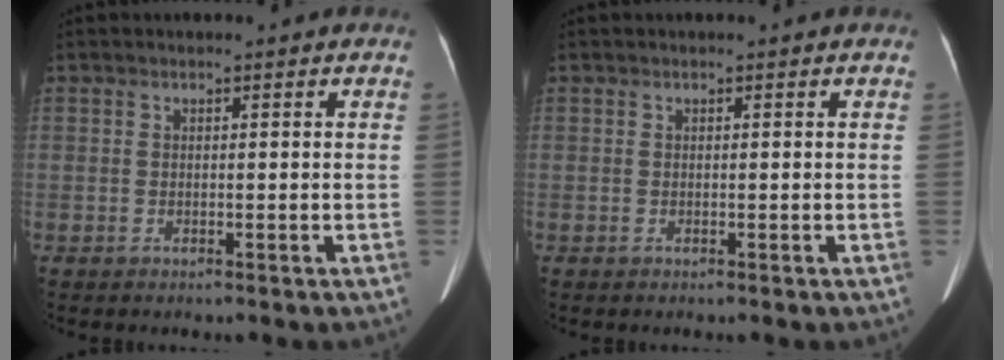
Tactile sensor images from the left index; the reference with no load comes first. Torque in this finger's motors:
{"motor_torque": [0.00, 0.06, 0.03, -0.01]}